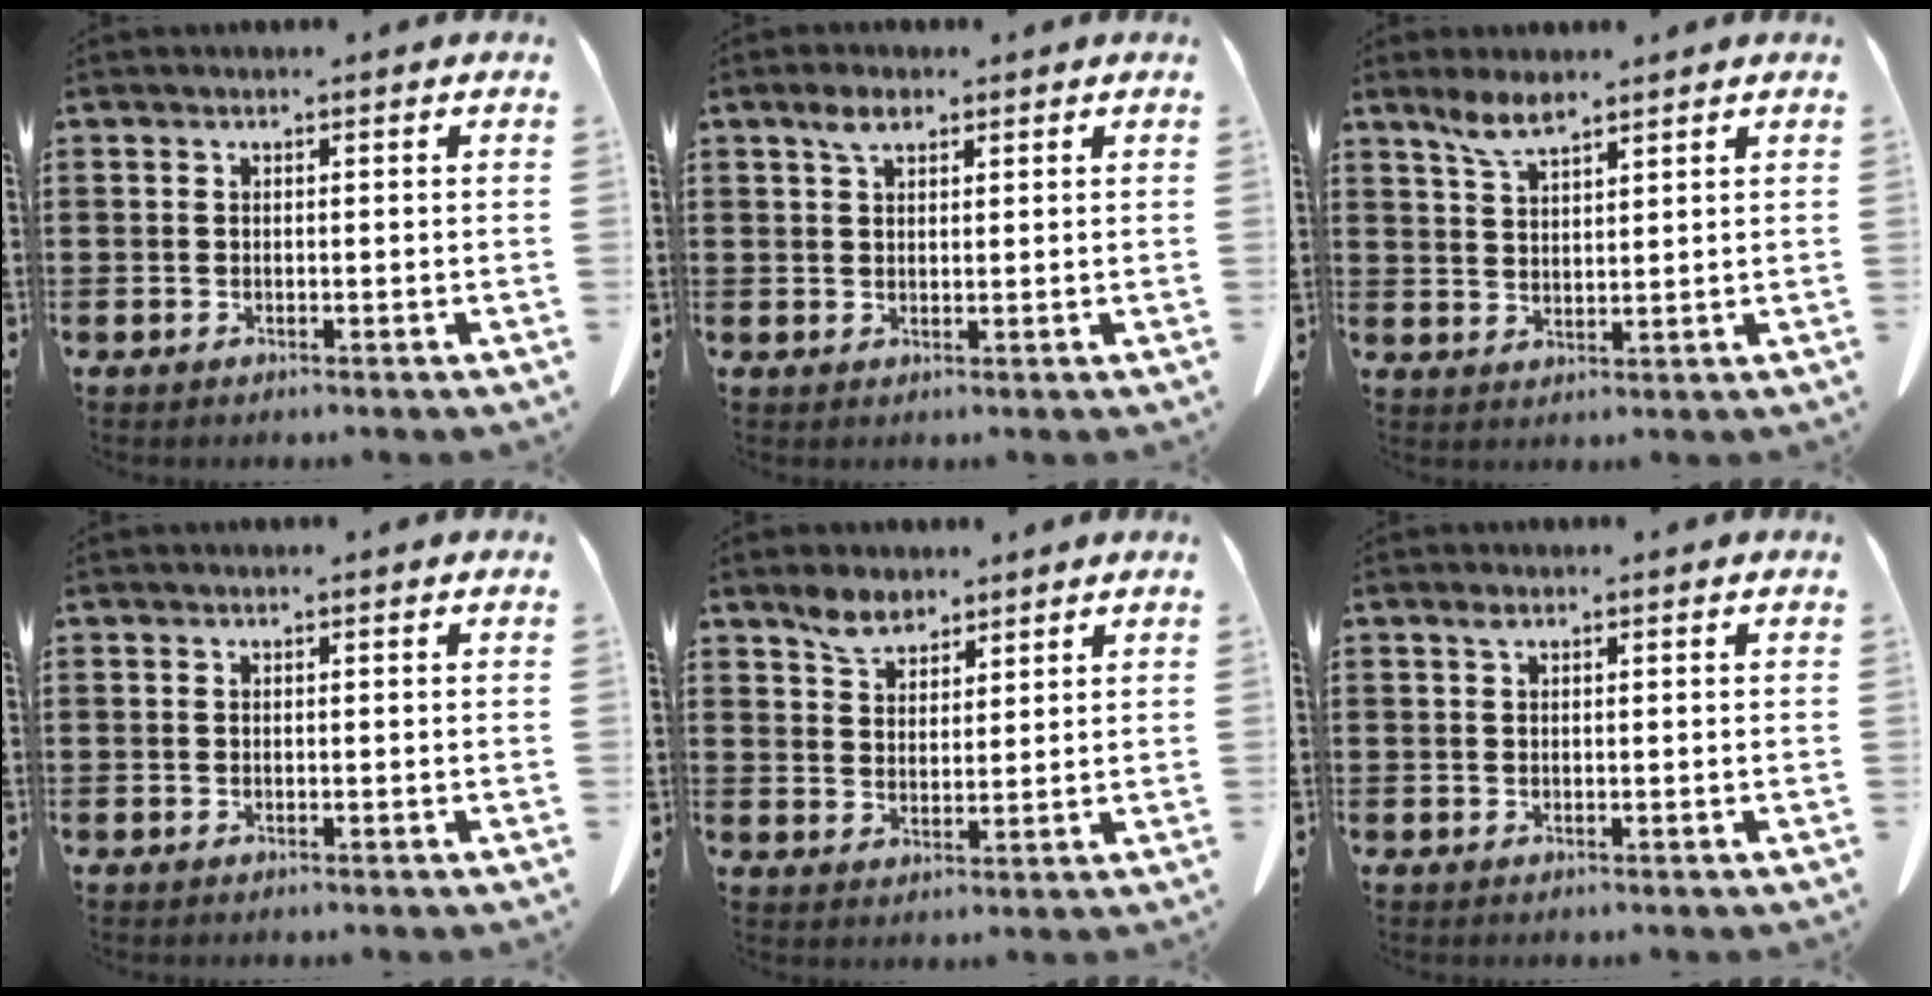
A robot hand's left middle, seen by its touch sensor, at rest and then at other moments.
{"total": 3.1, "force": [1.9, 1.3, 2.0], "torque": [-0.045, 0.004, 0.036]}
{"total": 4.7, "force": [3.6, 1.1, 2.9], "torque": [-0.065, -0.004, 0.065]}
{"total": 0.0}
{"total": 4.7, "force": [3.9, 2.2, 1.5], "torque": [-0.042, 0.000, 0.075]}
{"total": 0.9, "force": [0.5, 0.3, 0.7], "torque": [-0.015, 0.002, 0.009]}